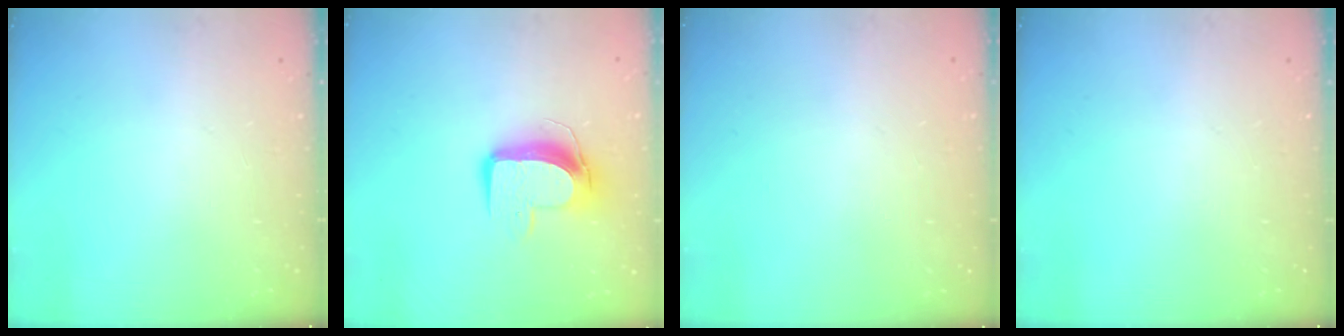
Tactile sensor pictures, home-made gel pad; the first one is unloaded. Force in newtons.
{"total": 10.5, "press": 10.4, "slide": 0.8}
{"total": 0.0}
{"total": 0.0}